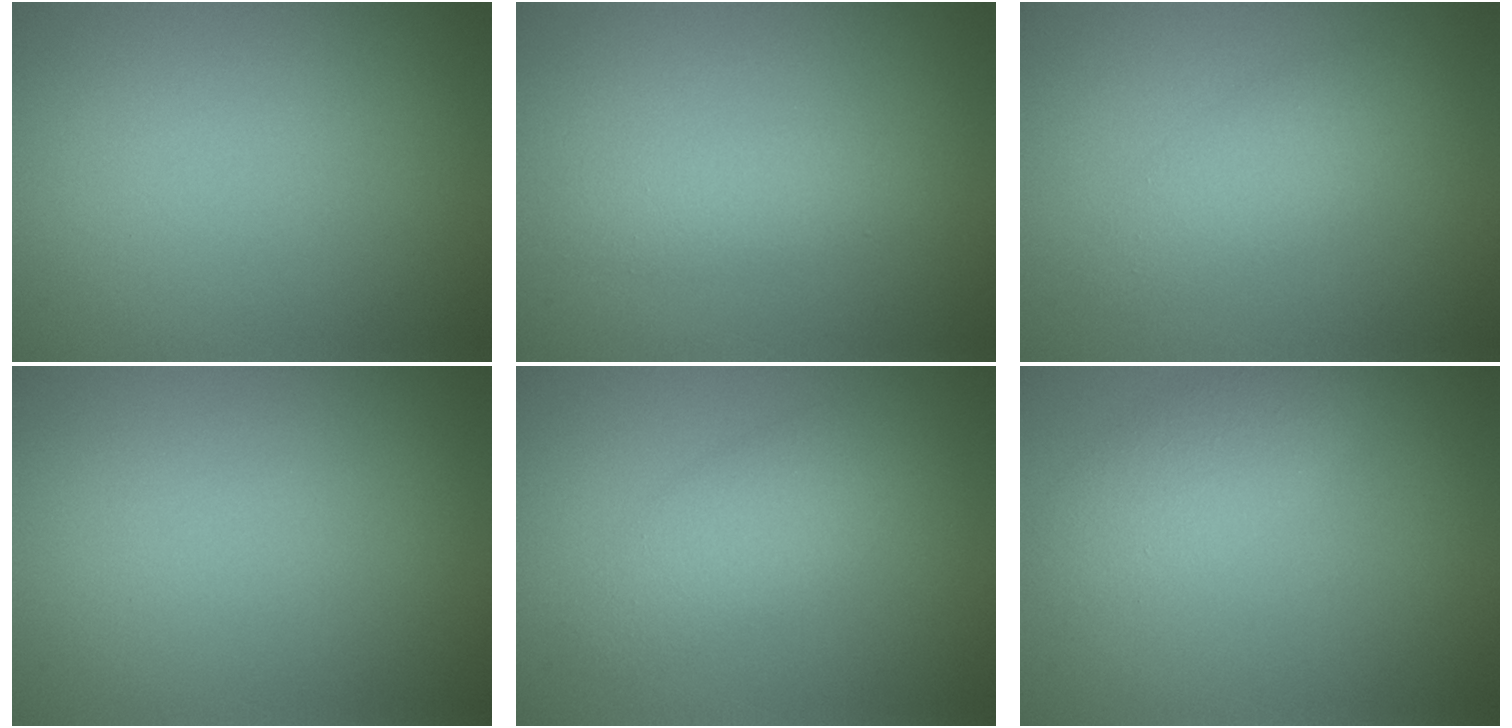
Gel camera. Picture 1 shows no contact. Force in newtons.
{"total": 1.9, "press": 1.9, "slide": 0.0}
{"total": 2.7, "press": 2.7, "slide": 0.0}
{"total": 0.0}
{"total": 3.0, "press": 3.0, "slide": 0.1}
{"total": 2.8, "press": 2.8, "slide": 0.1}